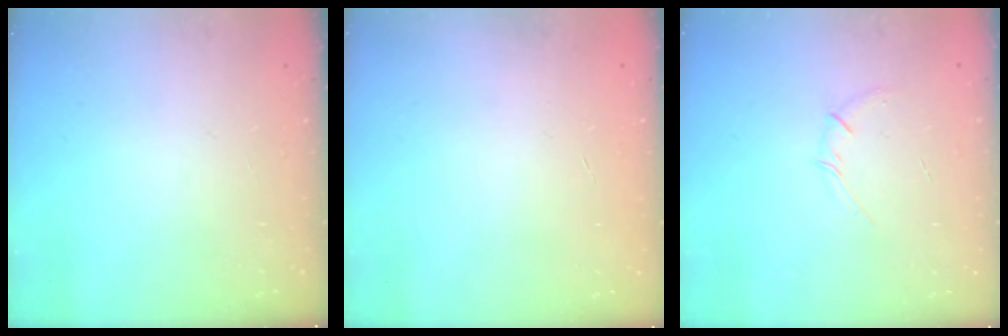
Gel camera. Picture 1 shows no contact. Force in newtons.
{"total": 0.0}
{"total": 5.1, "press": 4.9, "slide": 1.4}